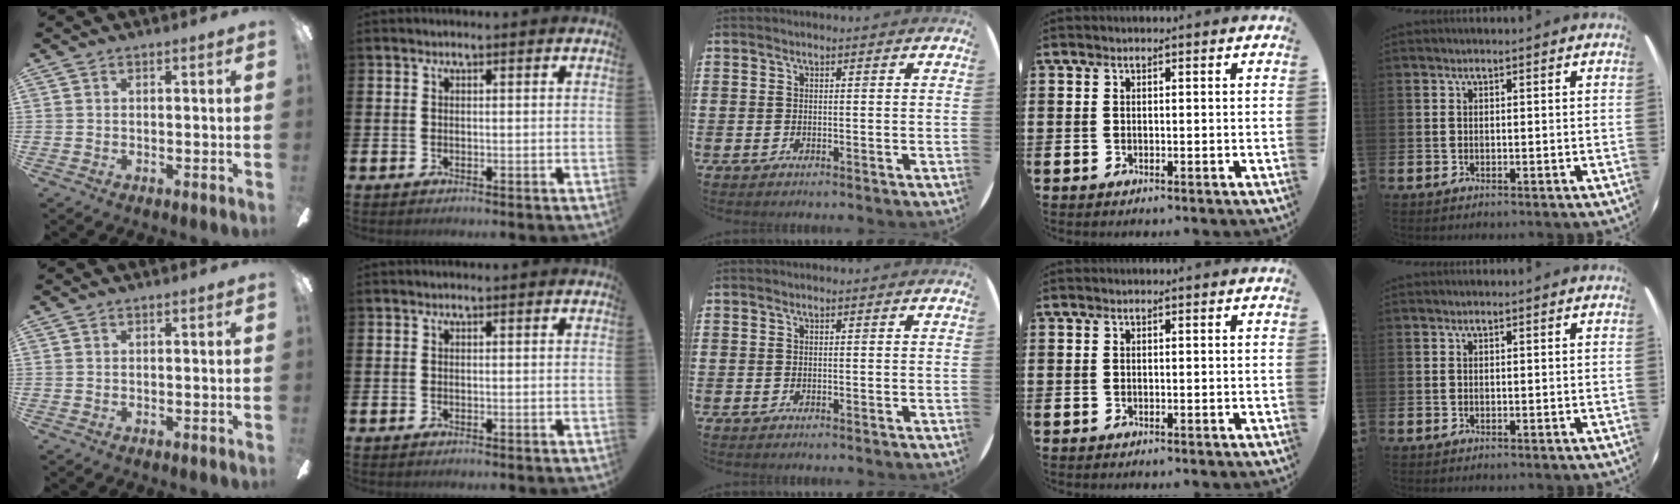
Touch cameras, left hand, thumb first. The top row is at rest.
{}